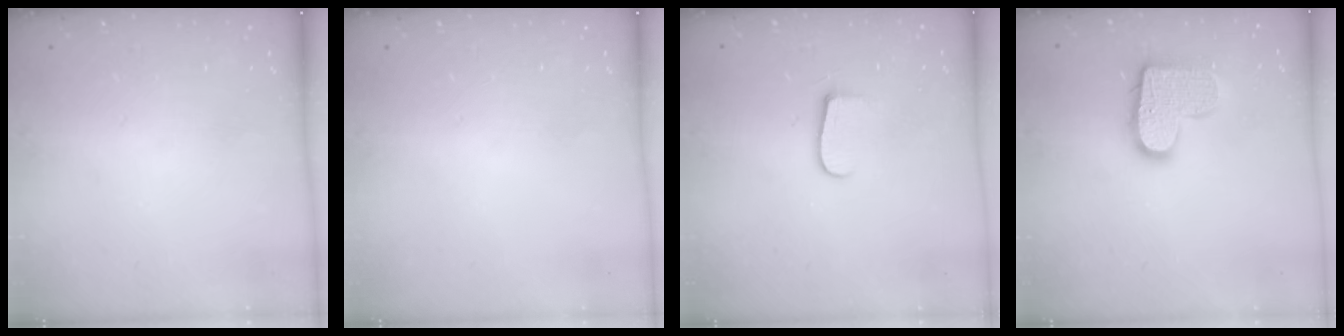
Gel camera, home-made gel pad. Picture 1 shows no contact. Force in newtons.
{"total": 0.0}
{"total": 6.9, "press": 6.9, "slide": 0.7}
{"total": 13.5, "press": 13.5, "slide": 0.8}